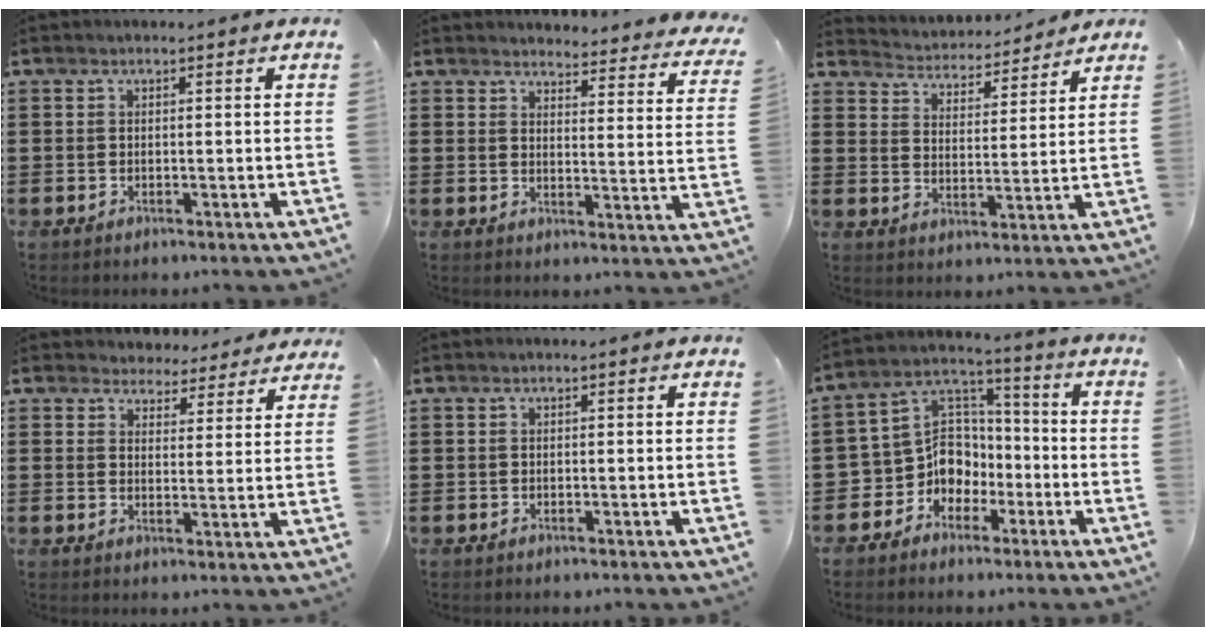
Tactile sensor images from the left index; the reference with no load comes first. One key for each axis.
{"total": 3.8, "fx": 3.7, "fy": 0.4, "fz": 0.8, "tx": -0.026, "ty": -0.029, "tz": 0.062}
{"total": 3.8, "fx": 3.7, "fy": 0.5, "fz": -0.3, "tx": -0.020, "ty": -0.028, "tz": 0.059}
{"total": 4.2, "fx": 4.0, "fy": 1.1, "fz": 0.1, "tx": -0.022, "ty": -0.019, "tz": 0.072}
{"total": 0.0}
{"total": 8.7, "fx": -2.8, "fy": 7.7, "fz": 2.6, "tx": -0.091, "ty": -0.001, "tz": -0.055}